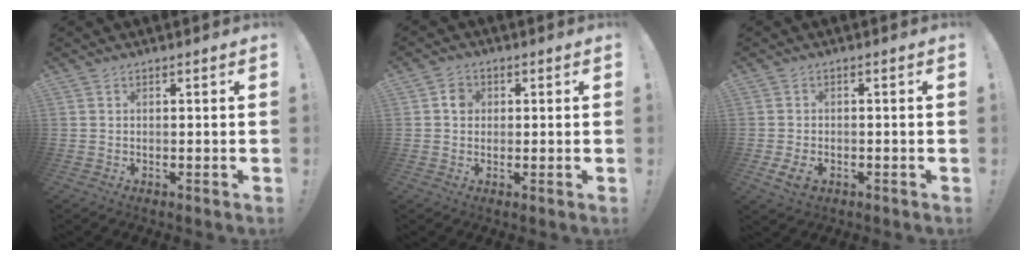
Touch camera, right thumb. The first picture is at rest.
{"total": 3.4, "force": [0.2, 3.0, 1.5], "torque": [-0.012, 0.002, -0.001]}
{"total": 4.7, "force": [-1.6, 2.8, 3.4], "torque": [-0.067, -0.001, -0.027]}